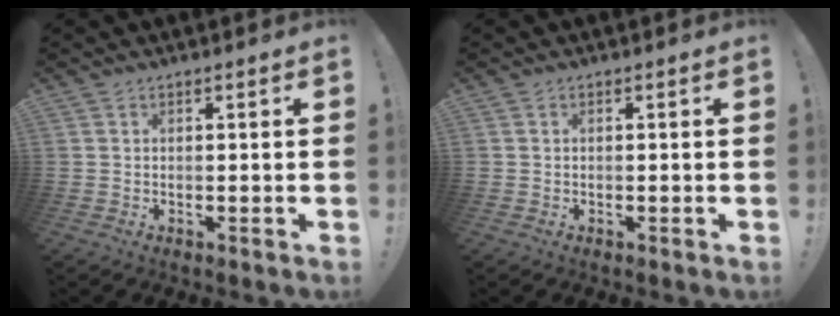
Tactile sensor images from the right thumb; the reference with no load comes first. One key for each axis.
{"total": 0.0}